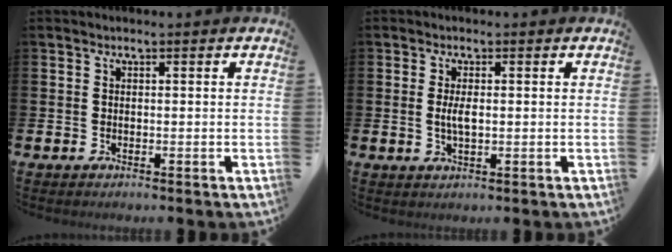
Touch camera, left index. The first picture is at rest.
{"total": 2.6, "force": [0.1, 1.1, 2.4], "torque": [-0.048, 0.004, 0.001]}